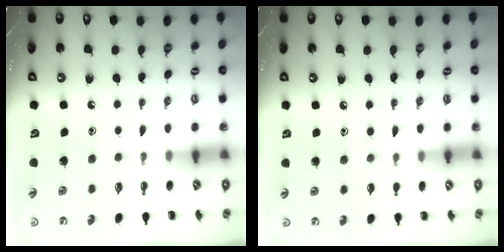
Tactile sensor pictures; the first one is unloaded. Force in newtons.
{"total": 4.3, "press": 3.9, "slide": 1.8}